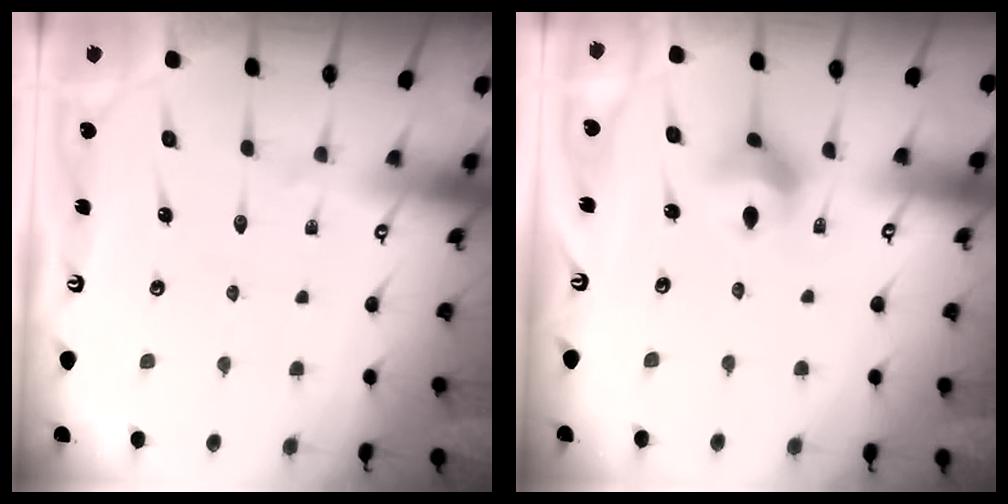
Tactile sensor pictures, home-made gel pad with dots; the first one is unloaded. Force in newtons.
{"total": 8.8, "press": 8.6, "slide": 2.1}